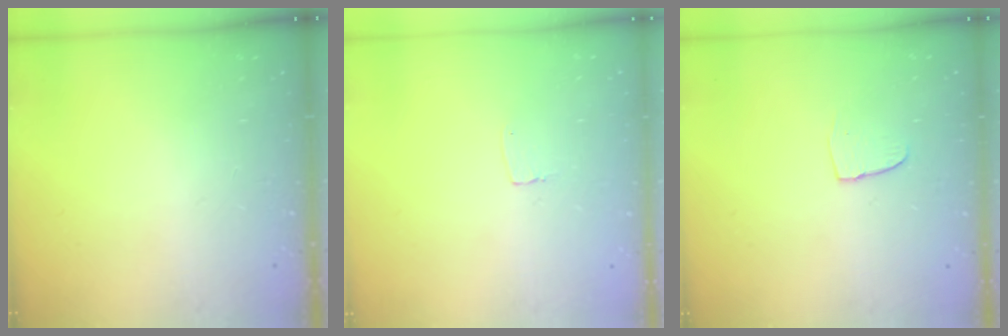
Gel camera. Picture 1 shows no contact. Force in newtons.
{"total": 3.5, "press": 3.5, "slide": 0.3}
{"total": 4.2, "press": 4.2, "slide": 0.3}